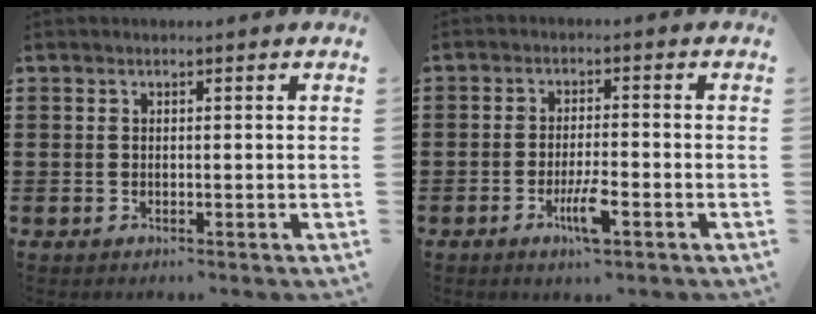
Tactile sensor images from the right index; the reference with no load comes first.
{"total": 5.3, "force": [-2.5, 1.0, 4.6], "torque": [-0.094, -0.009, -0.046]}